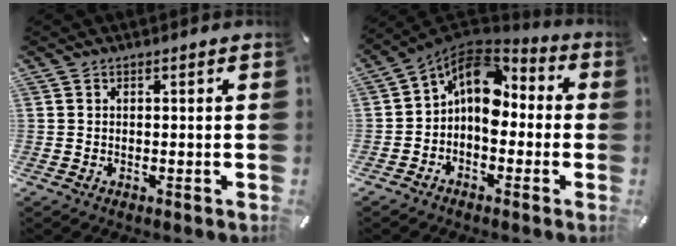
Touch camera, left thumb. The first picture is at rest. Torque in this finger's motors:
{"motor_torque": [1.98, 3.03, 0.98, 0.56, 0.15]}